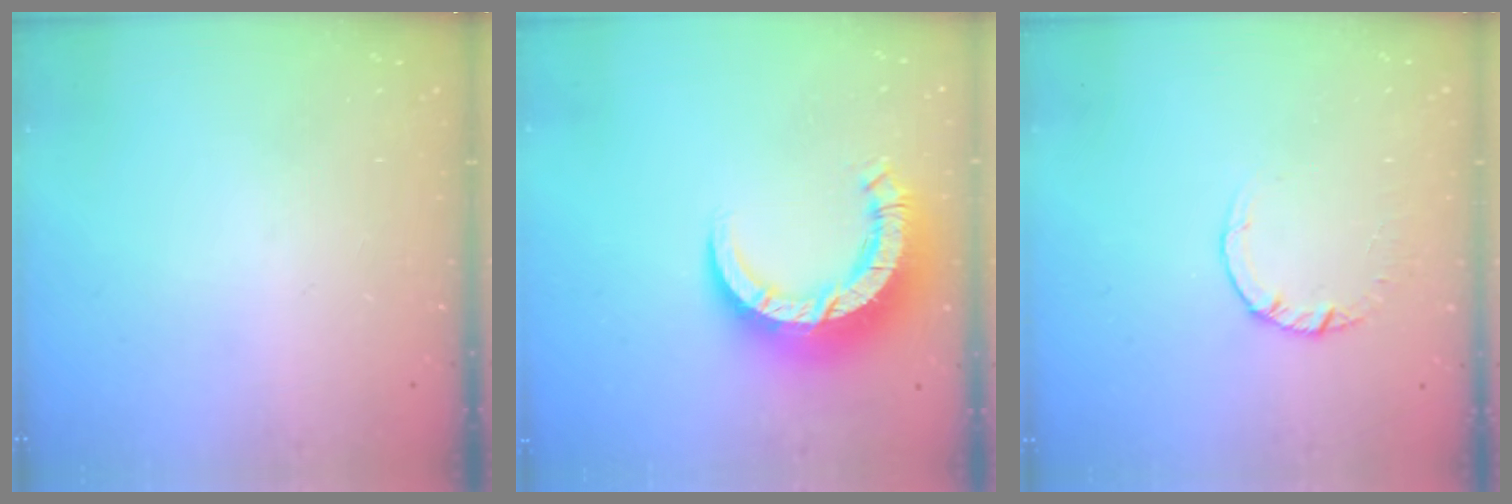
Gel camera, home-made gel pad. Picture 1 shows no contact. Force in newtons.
{"total": 11.3, "press": 11.2, "slide": 1.3}
{"total": 2.5, "press": 2.5, "slide": 0.2}